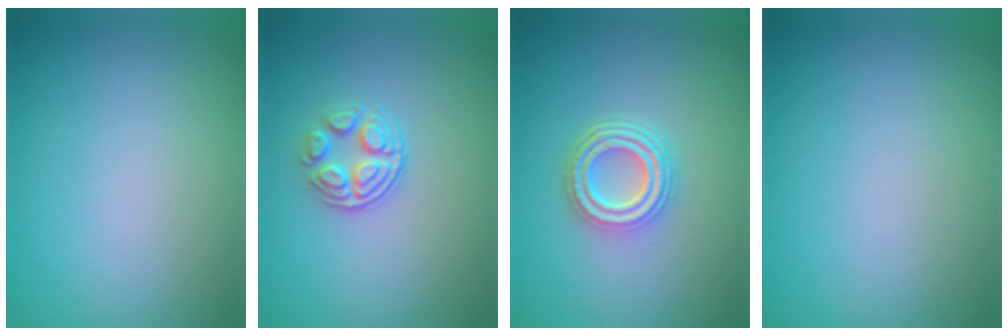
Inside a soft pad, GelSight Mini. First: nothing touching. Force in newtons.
{"total": 3.0, "press": 2.6, "slide": 1.5}
{"total": 4.8, "press": 3.4, "slide": 3.4}
{"total": 0.0}